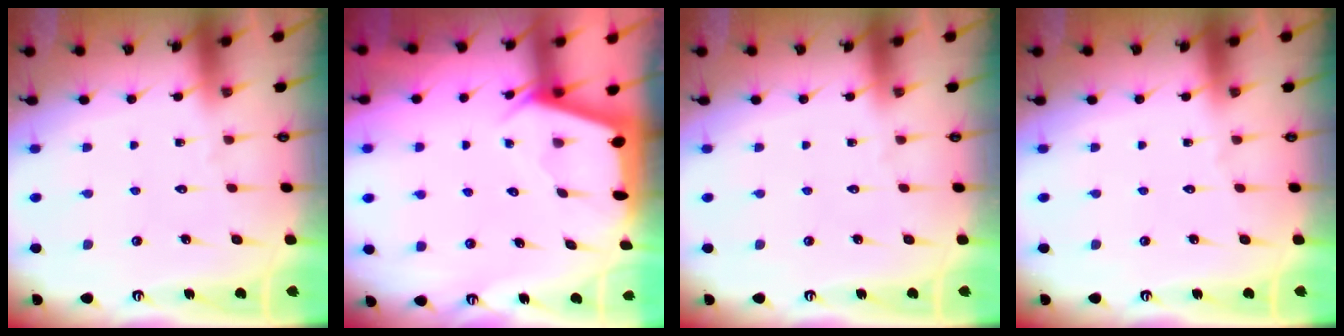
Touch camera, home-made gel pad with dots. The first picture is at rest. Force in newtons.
{"total": 2.4, "press": 2.3, "slide": 0.3}
{"total": 0.0}
{"total": 0.0}